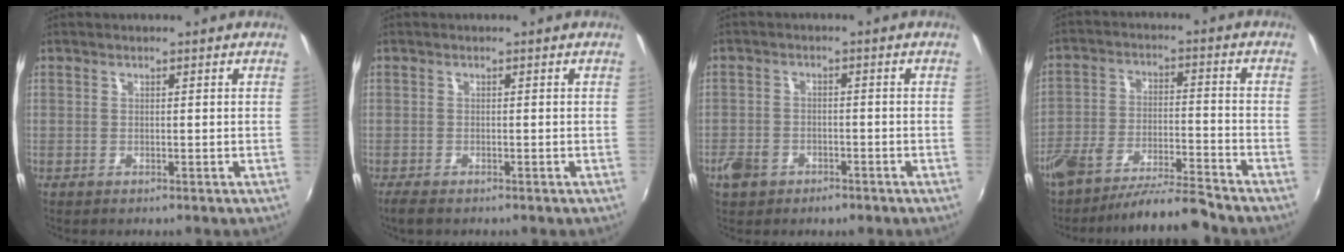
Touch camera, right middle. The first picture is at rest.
{"total": 2.6, "force": [-2.0, 0.9, 1.4], "torque": [-0.032, -0.012, -0.036]}
{"total": 5.6, "force": [-3.2, 3.9, 2.3], "torque": [-0.062, 0.000, -0.051]}
{"total": 11.0, "force": [-9.9, 1.1, 4.7], "torque": [-0.101, -0.008, -0.171]}